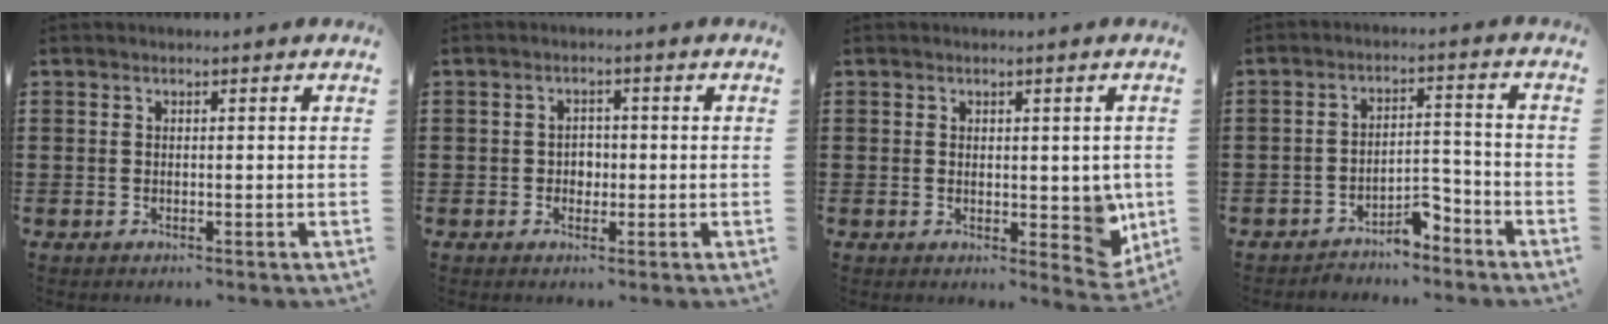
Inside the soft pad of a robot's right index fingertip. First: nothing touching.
{"total": 1.9, "force": [-0.3, 1.7, 0.9], "torque": [-0.021, 0.007, -0.009]}
{"total": 4.8, "force": [0.6, 3.0, 3.6], "torque": [-0.035, -0.002, 0.009]}
{"total": 4.6, "force": [-4.1, 1.2, 1.4], "torque": [-0.026, 0.013, -0.082]}